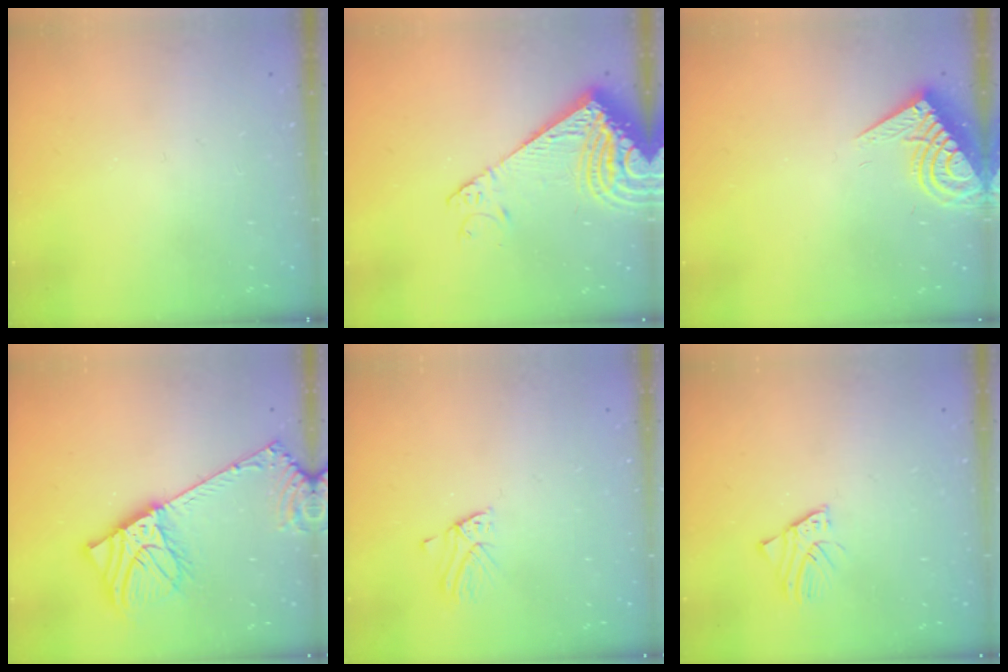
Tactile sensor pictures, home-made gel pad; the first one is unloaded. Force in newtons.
{"total": 14.5, "press": 14.3, "slide": 2.6}
{"total": 9.6, "press": 9.5, "slide": 1.2}
{"total": 10.9, "press": 10.6, "slide": 2.2}
{"total": 2.8, "press": 2.7, "slide": 0.3}
{"total": 1.8, "press": 1.8, "slide": 0.1}